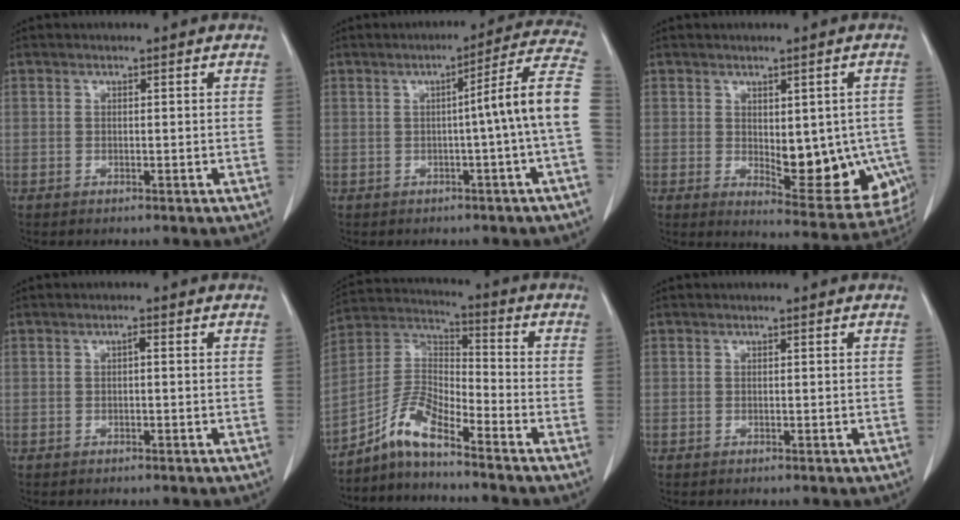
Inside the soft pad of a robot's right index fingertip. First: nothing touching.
{"total": 10.0, "force": [-0.9, -2.1, 9.8], "torque": [-0.119, 0.015, -0.016]}
{"total": 12.8, "force": [-2.0, 5.7, 11.3], "torque": [-0.121, -0.008, -0.009]}
{"total": 0.7, "force": [0.0, 0.2, 0.6], "torque": [-0.011, 0.002, 0.000]}
{"total": 8.0, "force": [-6.3, 1.2, 4.9], "torque": [-0.112, 0.015, -0.125]}
{"total": 0.0}